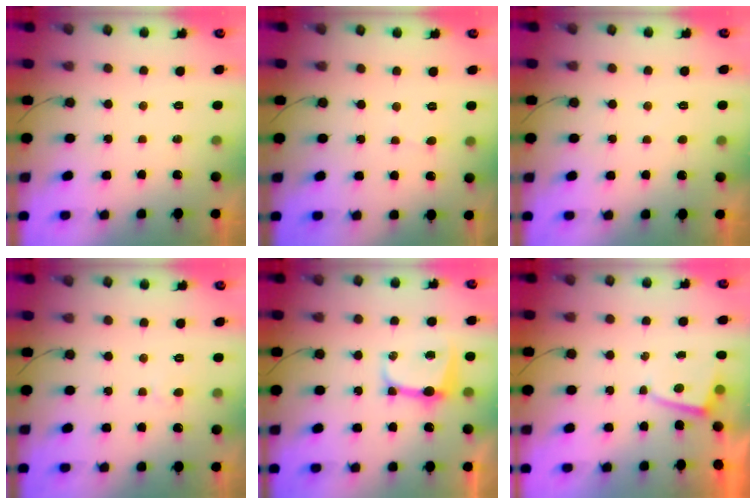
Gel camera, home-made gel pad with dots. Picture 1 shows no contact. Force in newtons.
{"total": 1.6, "press": 1.6, "slide": 0.1}
{"total": 1.9, "press": 1.9, "slide": 0.2}
{"total": 3.7, "press": 3.7, "slide": 0.4}
{"total": 8.5, "press": 8.5, "slide": 0.7}
{"total": 1.2, "press": 1.2, "slide": 0.2}